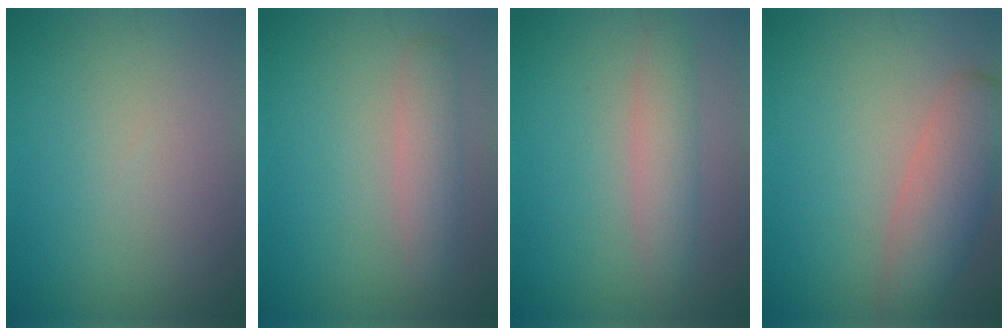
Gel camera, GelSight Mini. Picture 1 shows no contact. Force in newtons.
{"total": 2.7, "press": 2.7, "slide": 0.1}
{"total": 3.0, "press": 3.0, "slide": 0.0}
{"total": 5.2, "press": 5.2, "slide": 0.2}